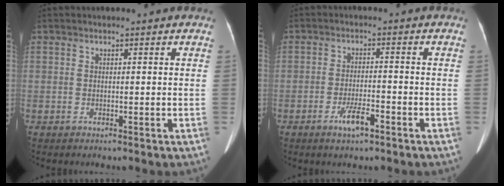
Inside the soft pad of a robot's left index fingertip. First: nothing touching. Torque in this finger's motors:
{"motor_torque": [0.60, 0.52, 0.29, 0.01]}